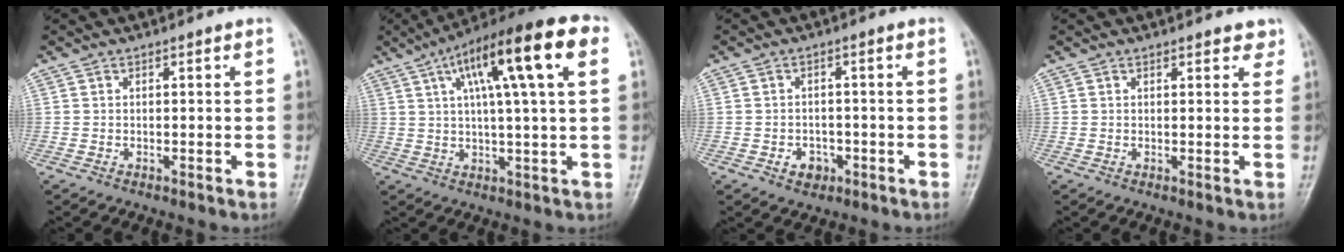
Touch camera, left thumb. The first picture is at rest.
{"total": 17.9, "force": [6.5, 3.8, 16.2], "torque": [-0.251, 0.025, 0.094]}
{"total": 3.3, "force": [-1.6, 2.6, 1.3], "torque": [-0.004, 0.011, -0.019]}
{"total": 2.4, "force": [1.8, 1.2, 1.1], "torque": [0.007, -0.007, 0.016]}